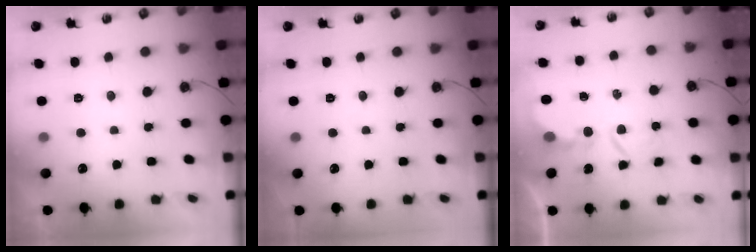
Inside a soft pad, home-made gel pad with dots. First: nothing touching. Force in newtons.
{"total": 0.0}
{"total": 5.8, "press": 5.8, "slide": 0.4}